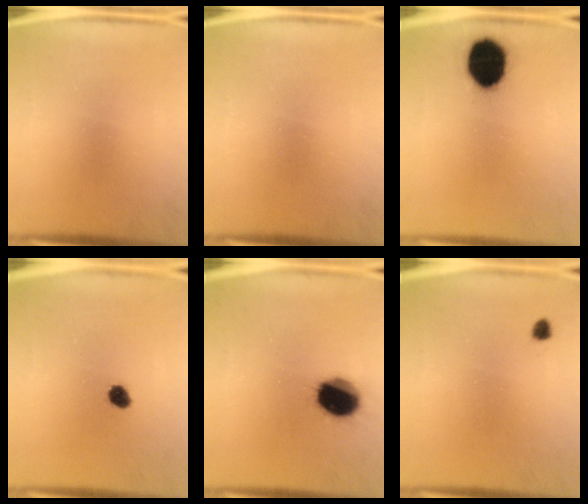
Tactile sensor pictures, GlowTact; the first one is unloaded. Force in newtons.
{"total": 0.0}
{"total": 13.9}
{"total": 2.8}
{"total": 13.9}
{"total": 1.2}